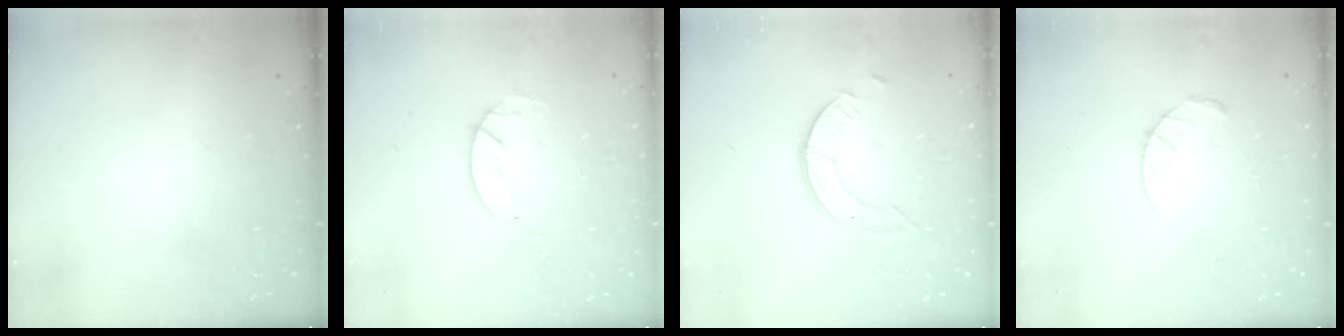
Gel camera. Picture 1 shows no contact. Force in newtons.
{"total": 1.4, "press": 1.4, "slide": 0.2}
{"total": 3.7, "press": 3.6, "slide": 0.4}
{"total": 4.5, "press": 4.5, "slide": 0.5}